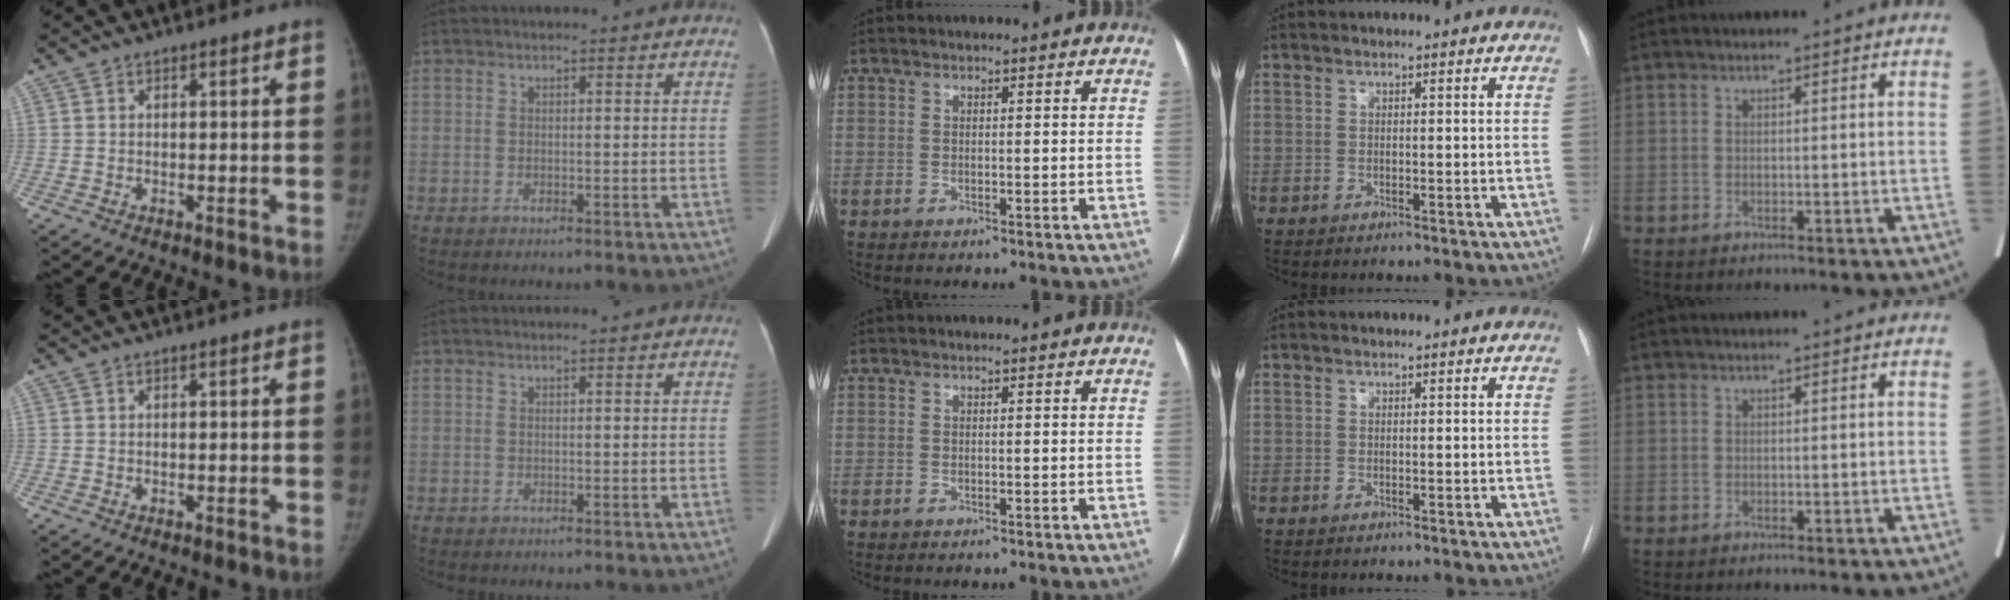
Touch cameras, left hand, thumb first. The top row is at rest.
{}